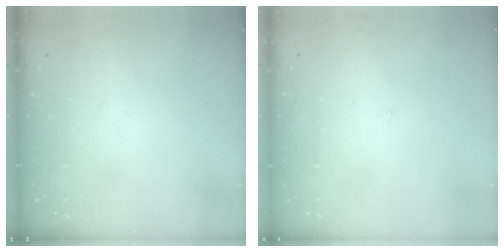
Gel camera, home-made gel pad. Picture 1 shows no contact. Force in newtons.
{"total": 0.9, "press": 0.9, "slide": 0.0}